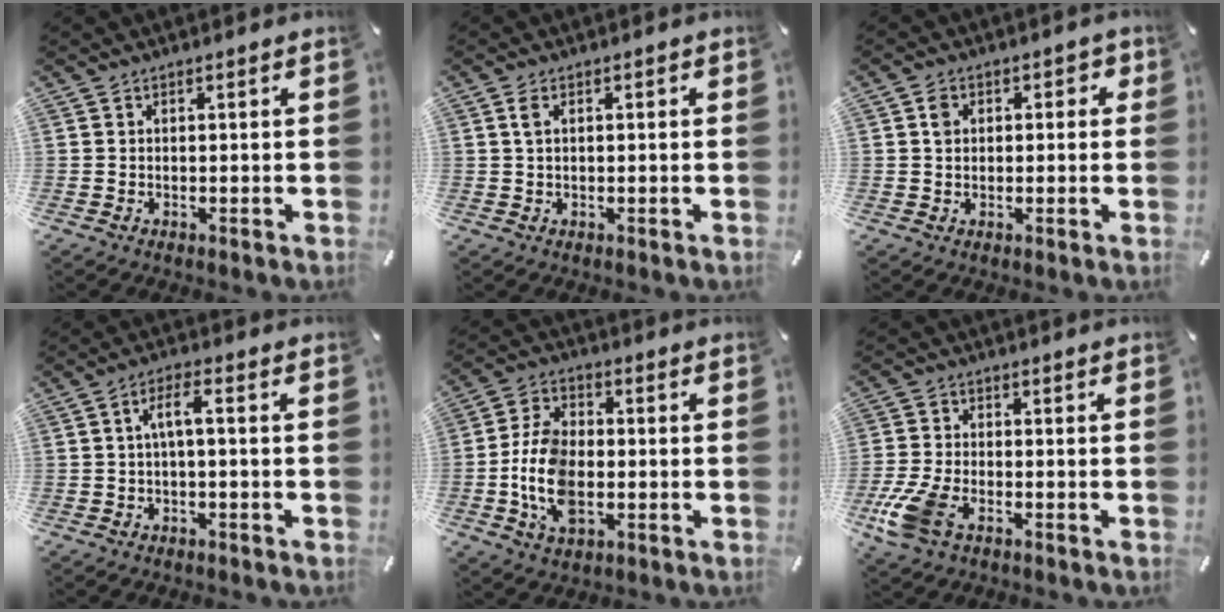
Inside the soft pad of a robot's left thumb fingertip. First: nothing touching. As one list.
[{"total": 2.2, "force": [0.5, 1.5, 1.5], "torque": [-0.036, 0.008, 0.007]}, {"total": 3.8, "force": [0.4, 3.2, 2.0], "torque": [-0.019, 0.001, 0.001]}, {"total": 4.8, "force": [-0.2, 1.3, 4.6], "torque": [-0.094, 0.011, -0.010]}, {"total": 11.2, "force": [-2.9, 7.3, 8.0], "torque": [-0.193, 0.001, -0.053]}, {"total": 8.6, "force": [-4.2, 4.4, 6.1], "torque": [-0.149, -0.002, -0.080]}]